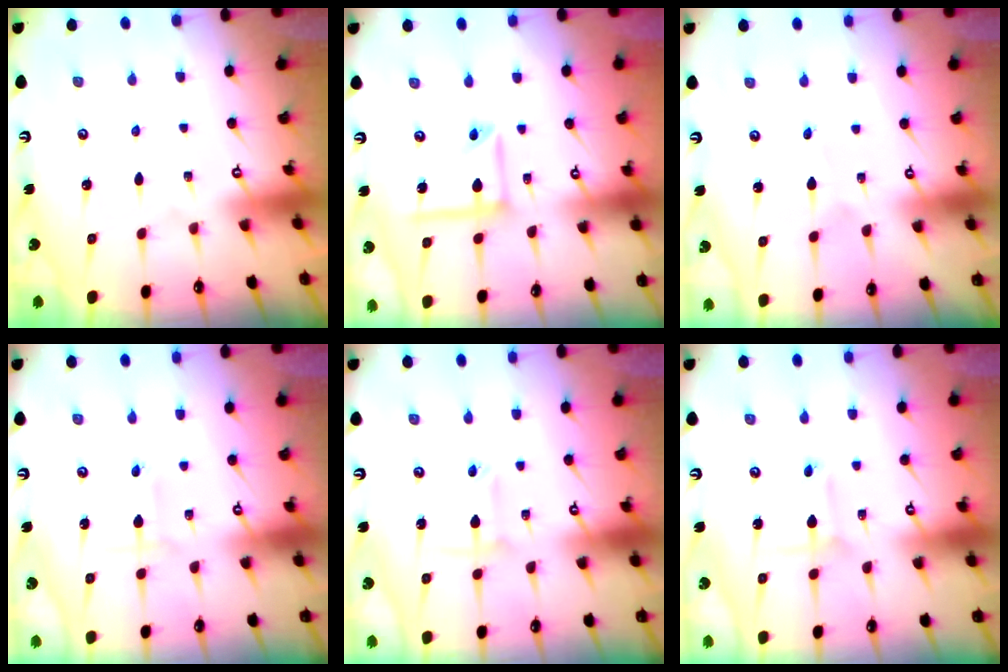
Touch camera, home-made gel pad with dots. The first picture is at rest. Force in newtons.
{"total": 11.6, "press": 11.5, "slide": 1.2}
{"total": 2.5, "press": 2.5, "slide": 0.1}
{"total": 1.9, "press": 1.6, "slide": 0.9}
{"total": 3.4, "press": 3.4, "slide": 0.2}
{"total": 3.2, "press": 3.2, "slide": 0.3}